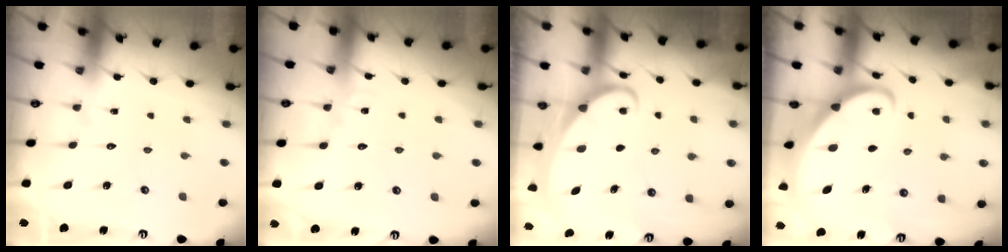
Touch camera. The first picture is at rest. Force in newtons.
{"total": 3.9, "press": 3.9, "slide": 0.4}
{"total": 2.4, "press": 2.4, "slide": 0.3}
{"total": 3.2, "press": 3.2, "slide": 0.4}